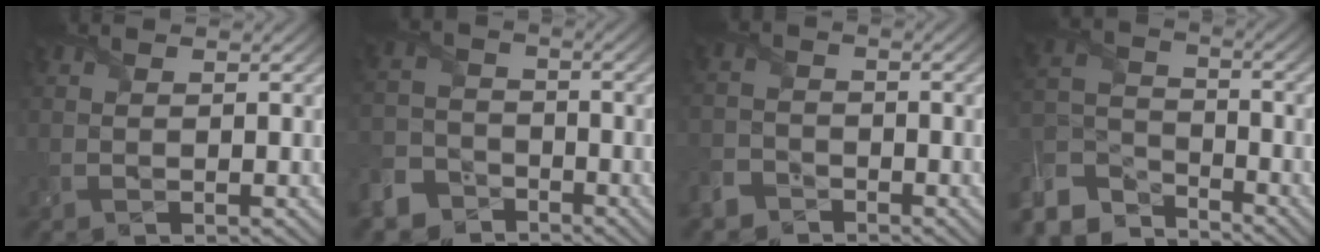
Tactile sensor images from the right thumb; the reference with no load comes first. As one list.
[{"total": 7.6, "force": [-5.6, 4.6, 2.2], "torque": [-0.059, -0.013, -0.123]}, {"total": 3.8, "force": [-3.1, 2.1, 0.7], "torque": [-0.022, -0.004, -0.068]}, {"total": 10.3, "force": [-7.9, 5.5, 3.9], "torque": [-0.116, -0.021, -0.152]}]